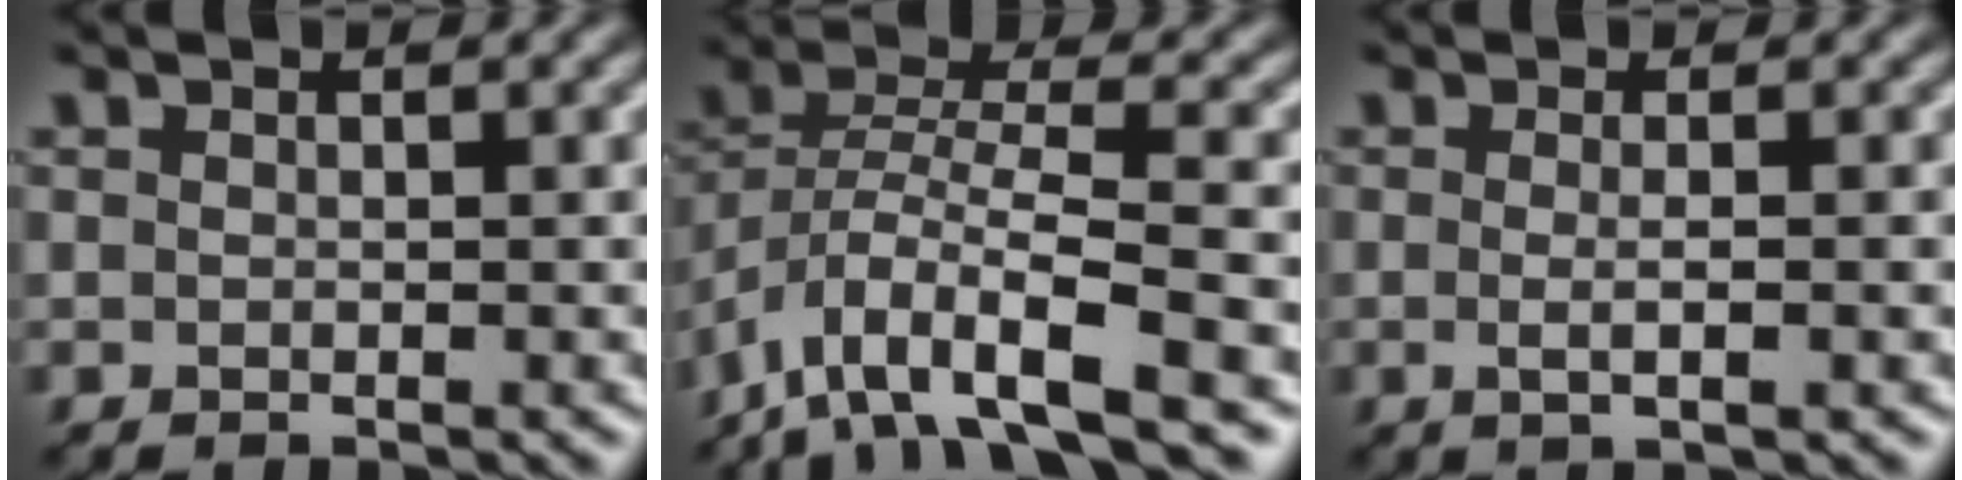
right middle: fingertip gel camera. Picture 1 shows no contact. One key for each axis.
{"total": 8.9, "fx": -5.6, "fy": 2.5, "fz": 6.4, "tx": -0.118, "ty": 0.002, "tz": -0.115}
{"total": 2.0, "fx": -0.1, "fy": 0.5, "fz": 1.9, "tx": -0.027, "ty": -0.006, "tz": -0.007}